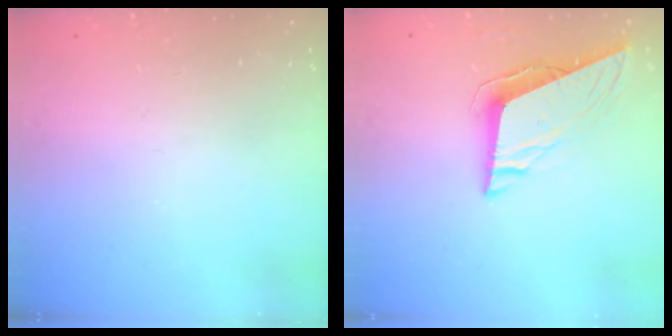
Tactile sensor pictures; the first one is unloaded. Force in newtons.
{"total": 8.9, "press": 8.8, "slide": 1.2}